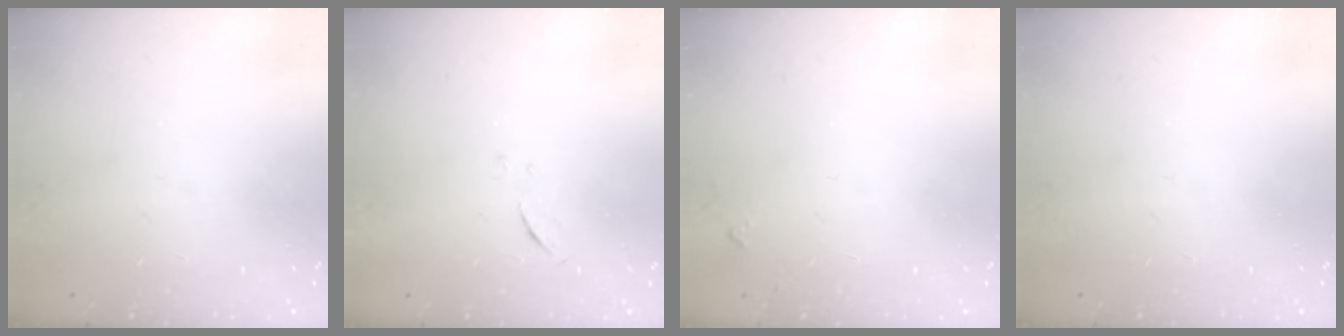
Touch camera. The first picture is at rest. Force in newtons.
{"total": 5.0, "press": 4.9, "slide": 0.4}
{"total": 3.8, "press": 3.7, "slide": 0.4}
{"total": 0.0}